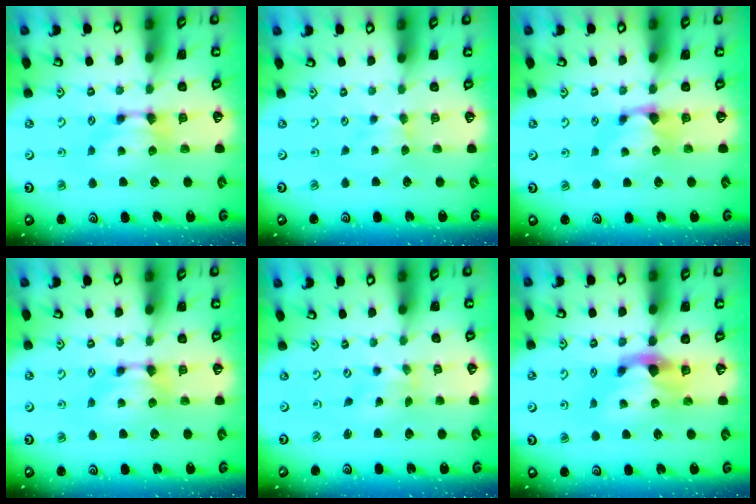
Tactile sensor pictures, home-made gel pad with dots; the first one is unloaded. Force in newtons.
{"total": 2.4, "press": 2.4, "slide": 0.6}
{"total": 1.3, "press": 0.7, "slide": 1.0}
{"total": 0.0}
{"total": 2.7, "press": 2.5, "slide": 0.9}
{"total": 2.9, "press": 2.5, "slide": 1.5}